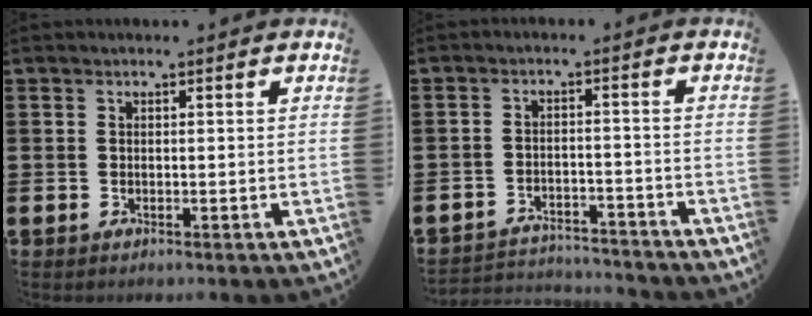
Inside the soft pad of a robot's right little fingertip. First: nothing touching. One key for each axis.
{"total": 2.9, "fx": -2.9, "fy": 0.4, "fz": 0.0, "tx": -0.008, "ty": 0.003, "tz": -0.064}